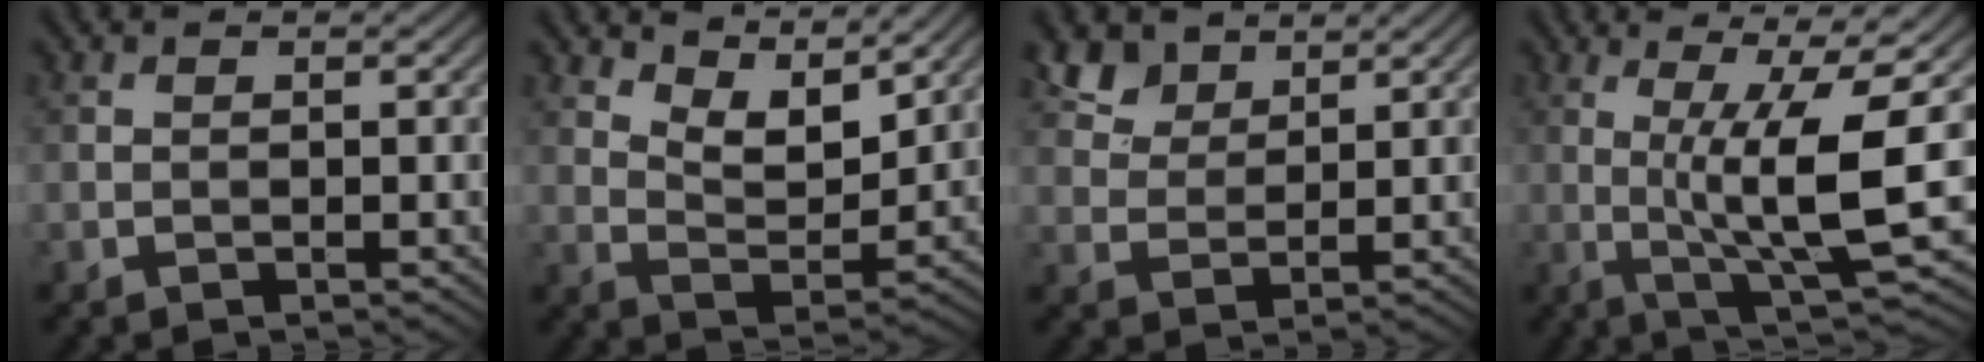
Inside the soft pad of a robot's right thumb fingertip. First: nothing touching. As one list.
[{"total": 7.6, "force": [5.9, 2.5, 4.2], "torque": [-0.084, -0.011, 0.102]}, {"total": 5.2, "force": [3.8, 2.7, 2.2], "torque": [-0.055, 0.006, 0.079]}, {"total": 11.1, "force": [0.7, 1.6, 10.9], "torque": [-0.187, 0.012, 0.019]}]